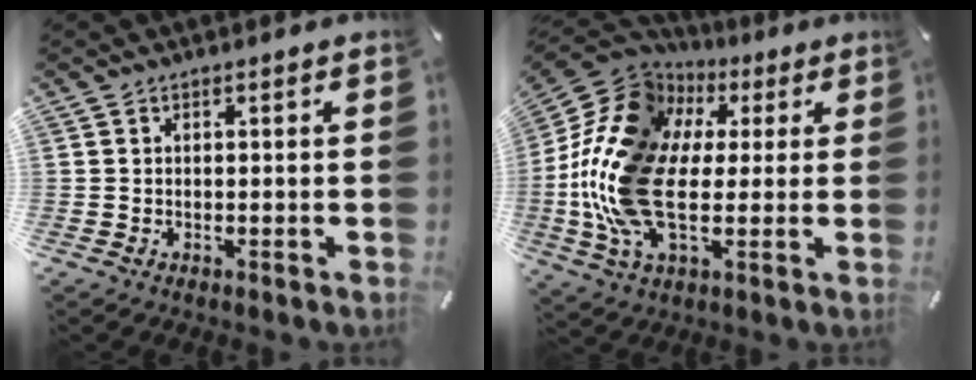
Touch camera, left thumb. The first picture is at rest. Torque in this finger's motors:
{"motor_torque": [1.13, 1.74, 2.71, 0.06, 0.42]}